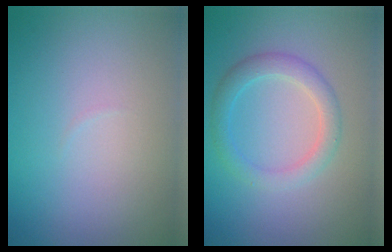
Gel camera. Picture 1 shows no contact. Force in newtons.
{"total": 2.8, "press": 2.8, "slide": 0.1}